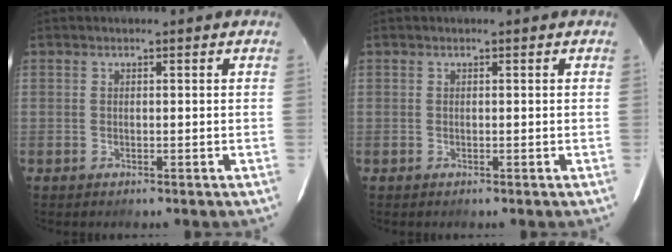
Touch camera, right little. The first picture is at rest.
{"total": 0.0}